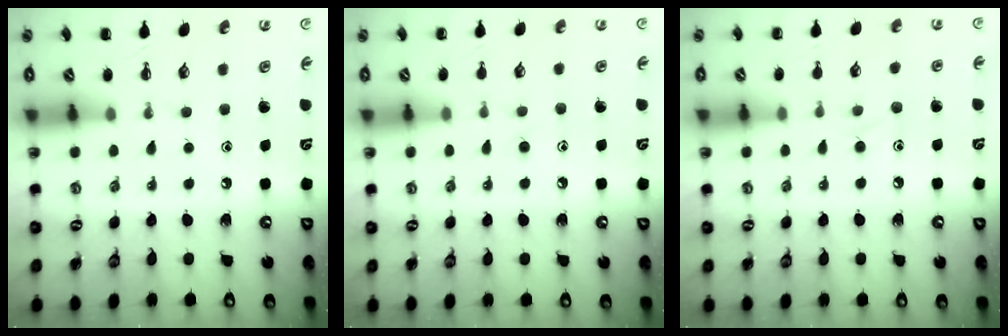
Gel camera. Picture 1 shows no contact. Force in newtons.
{"total": 6.7, "press": 6.3, "slide": 2.4}
{"total": 7.2, "press": 6.8, "slide": 2.4}